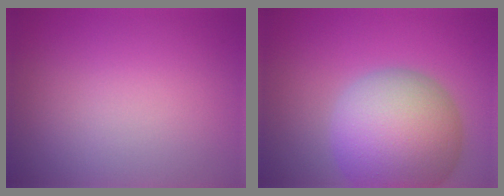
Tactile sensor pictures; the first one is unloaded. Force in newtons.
{"total": 11.1, "press": 11.1, "slide": 0.6}